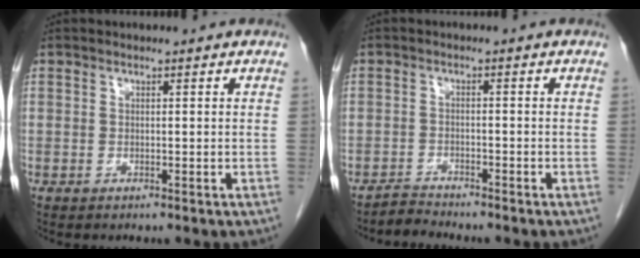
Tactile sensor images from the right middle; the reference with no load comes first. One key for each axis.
{"total": 2.1, "fx": -2.0, "fy": -0.2, "fz": -0.6, "tx": 0.012, "ty": -0.012, "tz": -0.036}